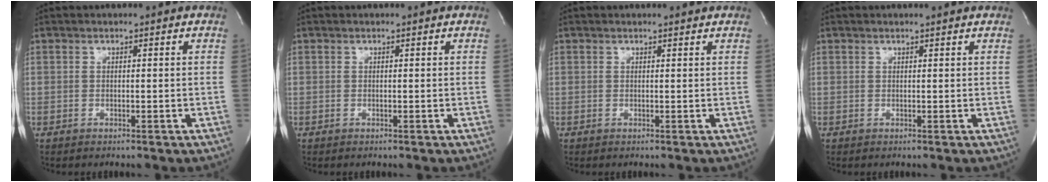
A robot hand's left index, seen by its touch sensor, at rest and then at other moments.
{"total": 0.0}
{"total": 1.1, "force": [1.1, 0.1, 0.1], "torque": [-0.010, -0.002, 0.011]}
{"total": 1.2, "force": [1.2, -0.1, 0.4], "torque": [-0.011, 0.004, 0.015]}